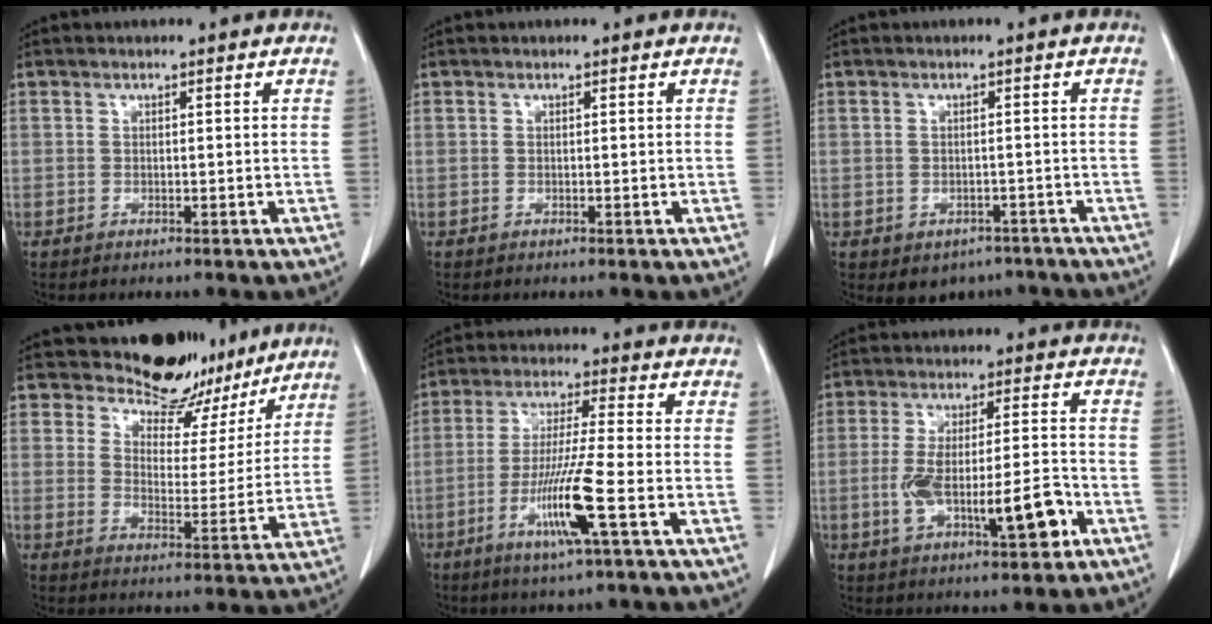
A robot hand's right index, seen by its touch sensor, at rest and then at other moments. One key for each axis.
{"total": 0.0}
{"total": 4.9, "fx": -3.4, "fy": 3.5, "fz": 0.8, "tx": 0.005, "ty": 0.010, "tz": -0.040}
{"total": 11.5, "fx": 10.0, "fy": 5.1, "fz": 2.4, "tx": -0.021, "ty": -0.015, "tz": 0.126}
{"total": 10.4, "fx": -4.0, "fy": -0.8, "fz": 9.5, "tx": -0.186, "ty": -0.018, "tz": -0.077}
{"total": 12.4, "fx": -3.8, "fy": 2.8, "fz": 11.4, "tx": -0.203, "ty": 0.009, "tz": -0.053}